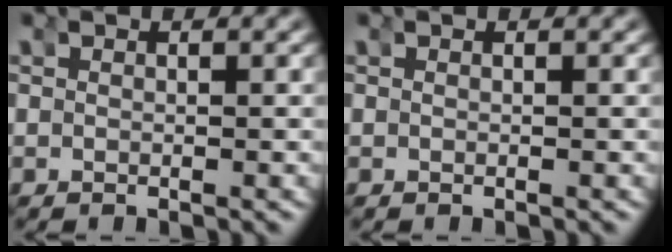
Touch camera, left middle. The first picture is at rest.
{"total": 0.0}